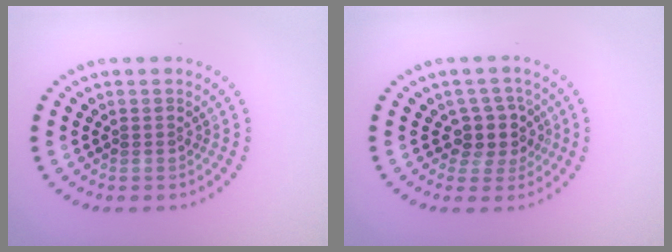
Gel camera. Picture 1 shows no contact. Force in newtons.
{"total": 2.7, "press": 2.3, "slide": 1.5}